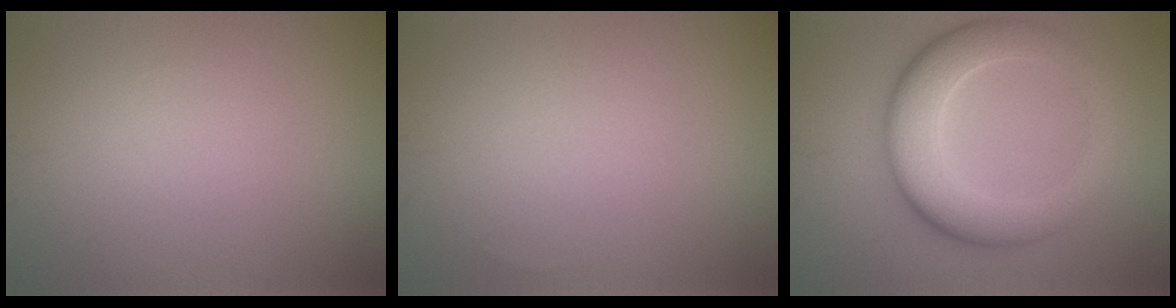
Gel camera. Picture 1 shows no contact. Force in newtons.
{"total": 0.0}
{"total": 8.2, "press": 8.2, "slide": 0.6}